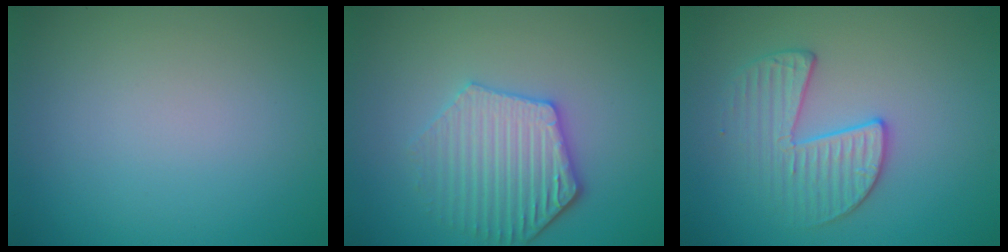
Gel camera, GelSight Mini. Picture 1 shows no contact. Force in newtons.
{"total": 4.5, "press": 4.0, "slide": 2.0}
{"total": 3.3, "press": 3.1, "slide": 1.1}